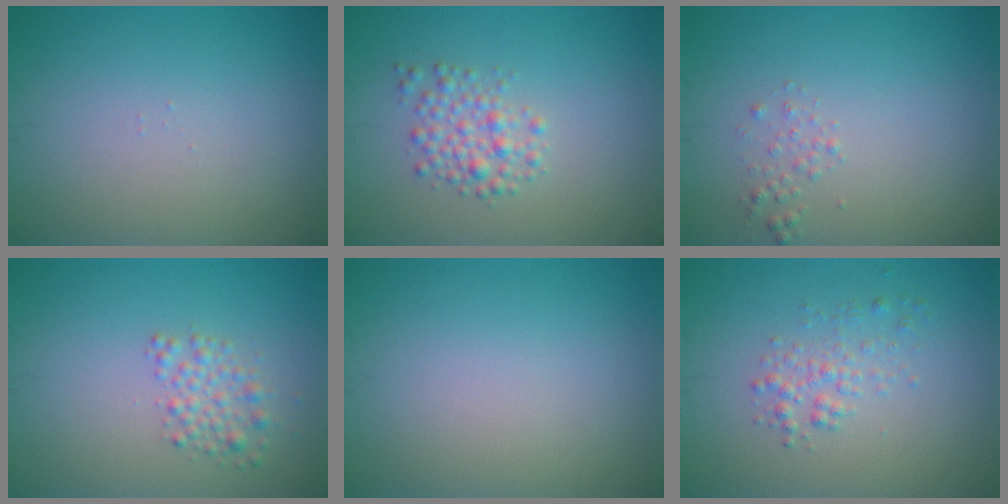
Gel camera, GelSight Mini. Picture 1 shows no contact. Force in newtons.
{"total": 2.5, "press": 2.5, "slide": 0.1}
{"total": 0.9, "press": 0.9, "slide": 0.1}
{"total": 2.2, "press": 2.2, "slide": 0.1}
{"total": 0.0}
{"total": 1.8, "press": 1.8, "slide": 0.1}